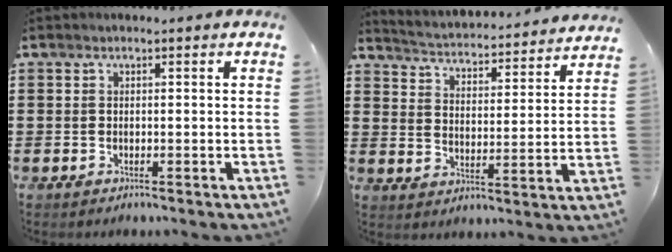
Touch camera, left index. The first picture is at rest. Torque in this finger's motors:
{"motor_torque": [1.39, -0.75, 0.12, 0.04]}